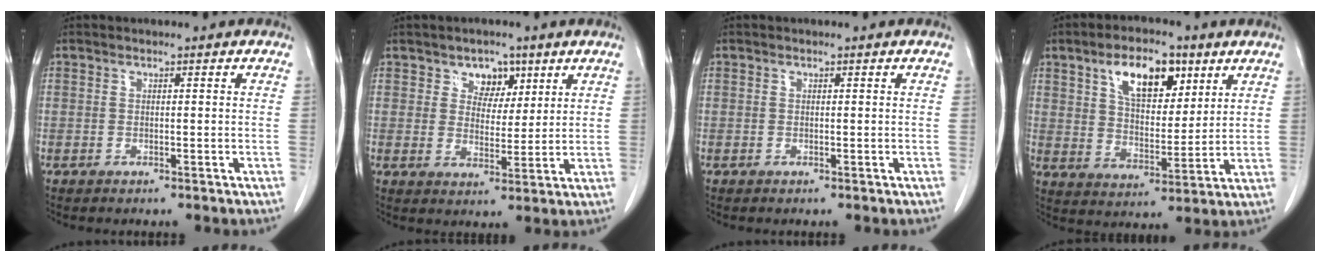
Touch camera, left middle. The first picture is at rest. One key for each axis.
{"total": 4.9, "fx": 2.8, "fy": 3.5, "fz": 2.0, "tx": -0.025, "ty": 0.006, "tz": 0.049}
{"total": 0.0}
{"total": 10.8, "fx": 5.7, "fy": 5.1, "fz": 7.7, "tx": -0.130, "ty": 0.013, "tz": 0.102}